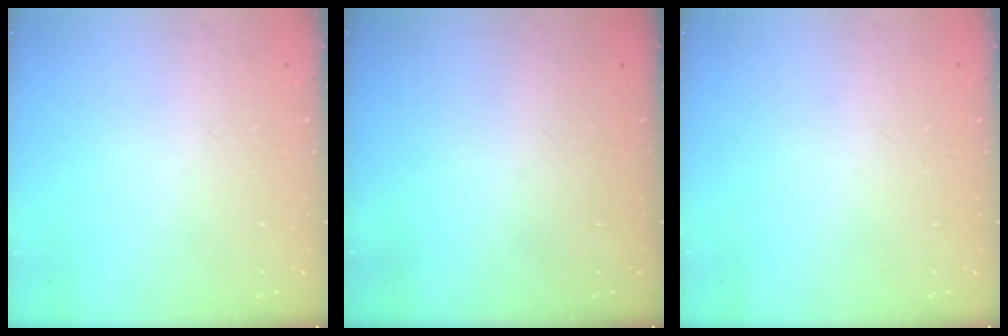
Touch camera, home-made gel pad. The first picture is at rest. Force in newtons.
{"total": 0.0}
{"total": 0.0}